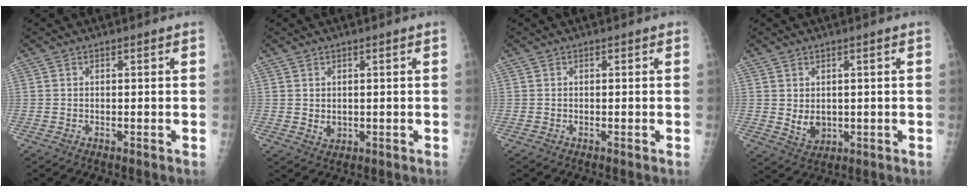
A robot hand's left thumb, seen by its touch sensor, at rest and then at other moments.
{"total": 2.1, "force": [0.2, 1.5, 1.5], "torque": [-0.018, -0.007, 0.011]}
{"total": 0.0}
{"total": 4.2, "force": [0.3, 3.1, 2.8], "torque": [-0.032, -0.012, 0.019]}